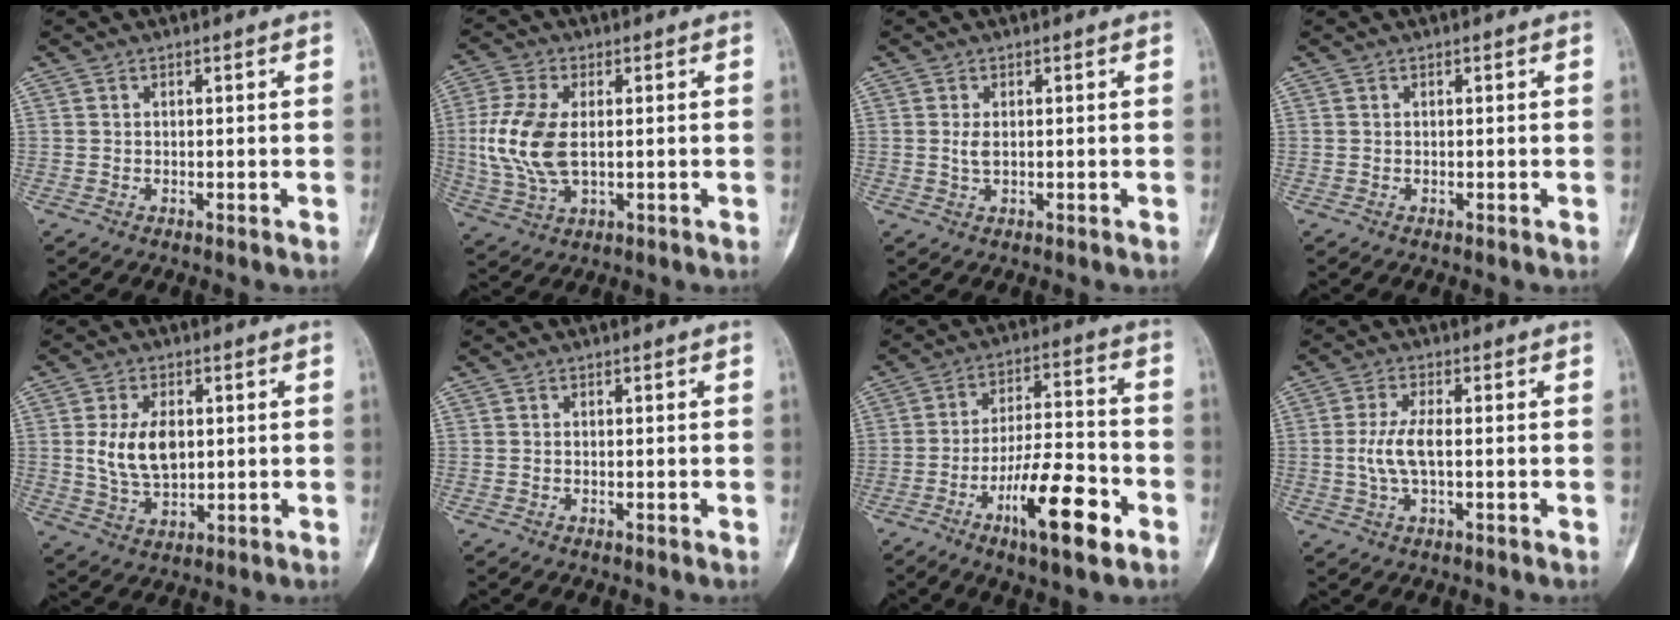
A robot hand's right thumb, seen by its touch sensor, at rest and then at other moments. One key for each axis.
{"total": 11.4, "fx": 0.6, "fy": 6.3, "fz": 9.5, "tx": -0.215, "ty": -0.002, "tz": 0.015}
{"total": 1.6, "fx": 0.2, "fy": 0.8, "fz": 1.4, "tx": -0.029, "ty": 0.000, "tz": 0.008}
{"total": 0.0}
{"total": 9.5, "fx": 1.2, "fy": 5.7, "fz": 7.4, "tx": -0.130, "ty": -0.009, "tz": 0.031}
{"total": 0.0}
{"total": 16.0, "fx": -7.3, "fy": 4.6, "fz": 13.5, "tx": -0.222, "ty": 0.040, "tz": -0.117}
{"total": 5.6, "fx": -0.3, "fy": 2.0, "fz": 5.3, "tx": -0.121, "ty": 0.006, "tz": -0.007}